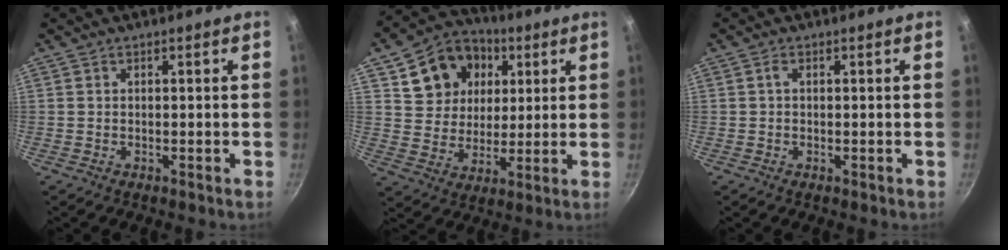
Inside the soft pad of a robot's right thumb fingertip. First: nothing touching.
{"total": 14.7, "force": [5.3, 12.1, 6.6], "torque": [-0.091, 0.004, 0.090]}
{"total": 1.0, "force": [0.2, 0.6, 0.8], "torque": [-0.014, 0.003, 0.001]}